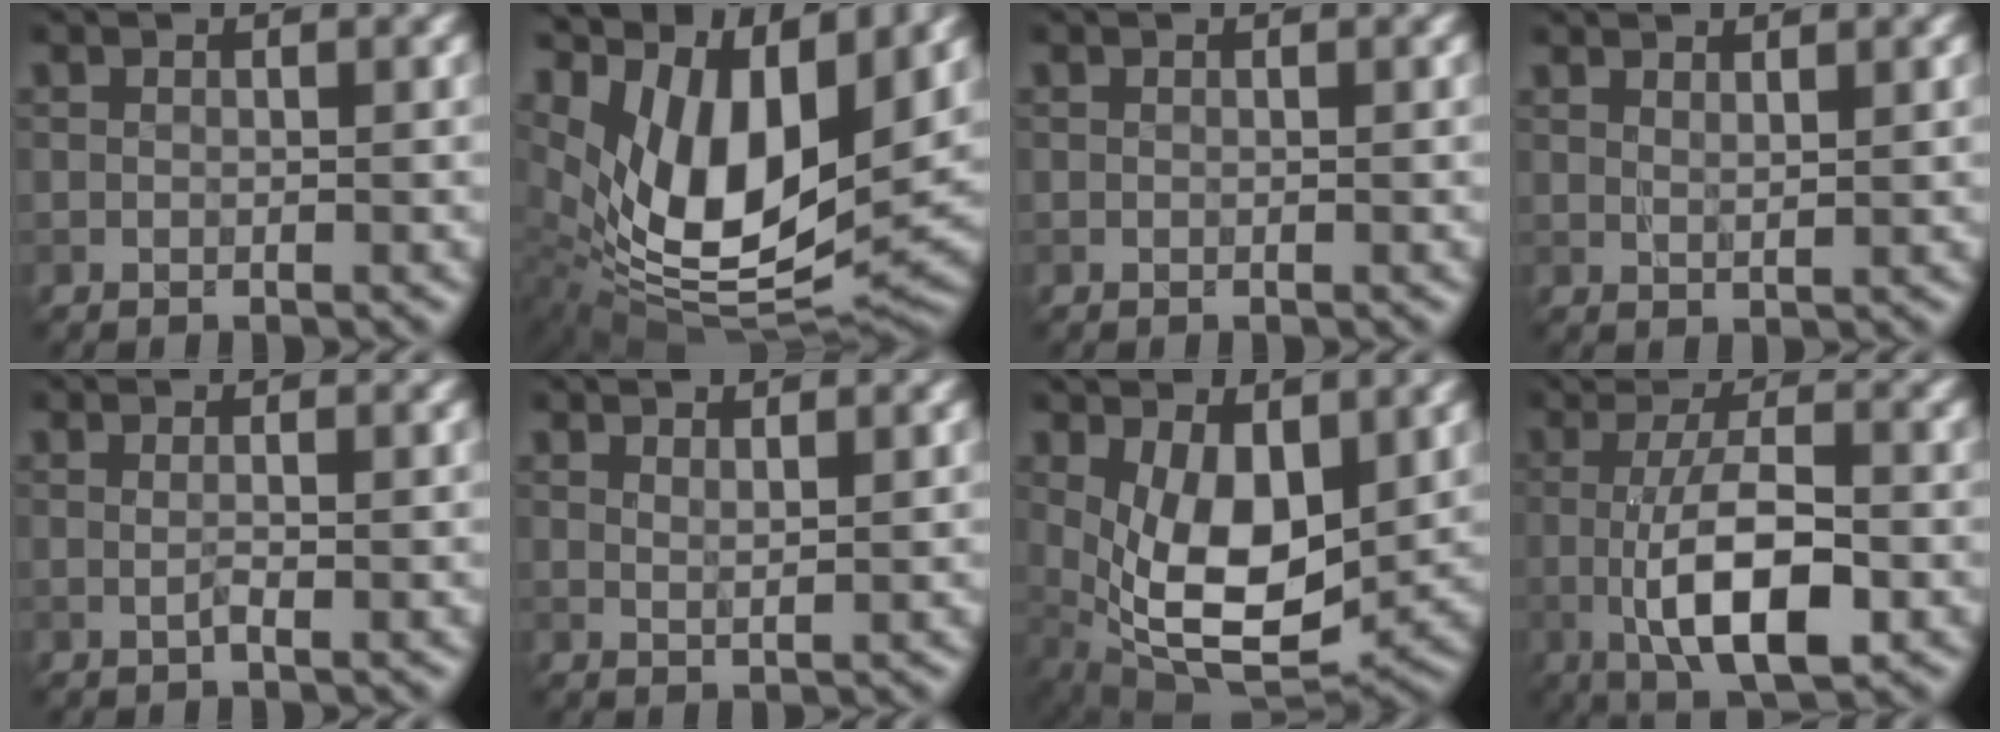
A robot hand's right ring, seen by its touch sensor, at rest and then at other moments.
{"total": 13.1, "force": [4.2, 6.3, 10.7], "torque": [-0.199, -0.008, 0.075]}
{"total": 0.0}
{"total": 1.3, "force": [1.3, -0.2, 0.1], "torque": [0.000, 0.000, 0.021]}
{"total": 0.7, "force": [0.4, -0.1, 0.6], "torque": [-0.011, -0.003, 0.003]}
{"total": 1.5, "force": [1.5, 0.0, 0.4], "torque": [-0.004, 0.001, 0.020]}
{"total": 8.4, "force": [1.3, 4.1, 7.2], "torque": [-0.142, -0.006, 0.025]}
{"total": 7.3, "force": [-1.0, 2.3, 6.9], "torque": [-0.113, -0.004, -0.019]}